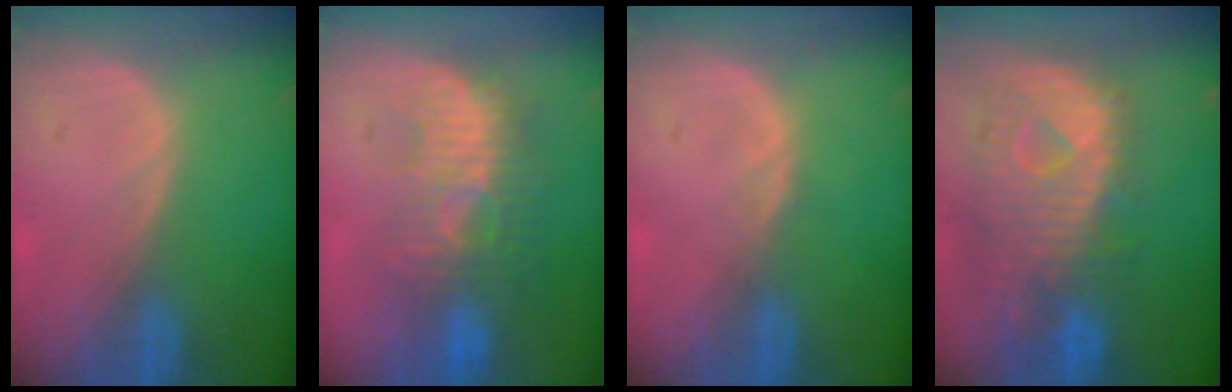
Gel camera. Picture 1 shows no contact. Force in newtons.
{"total": 9.3, "press": 8.8, "slide": 3.1}
{"total": 0.9, "press": 0.9, "slide": 0.2}
{"total": 11.7, "press": 10.1, "slide": 5.9}